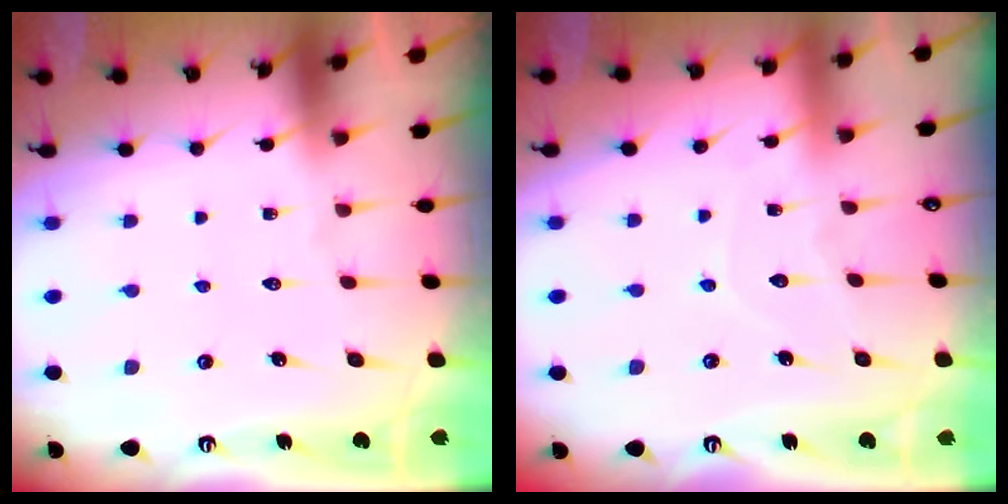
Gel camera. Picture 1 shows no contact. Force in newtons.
{"total": 4.6, "press": 4.6, "slide": 0.2}